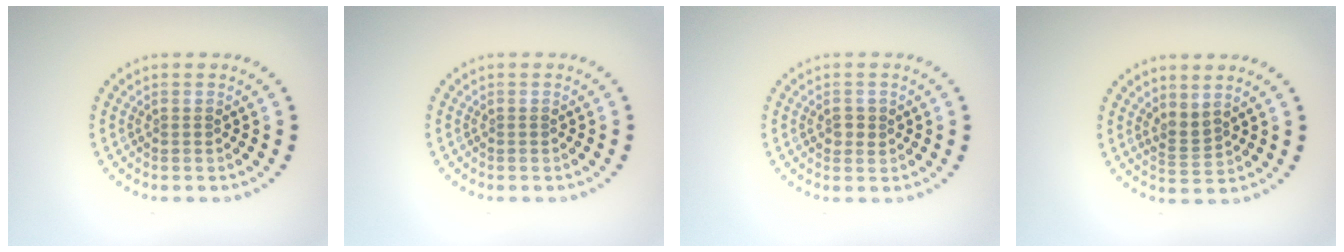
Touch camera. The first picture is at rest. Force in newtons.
{"total": 0.0}
{"total": 1.2, "press": 1.2, "slide": 0.1}
{"total": 1.8, "press": 1.4, "slide": 1.2}